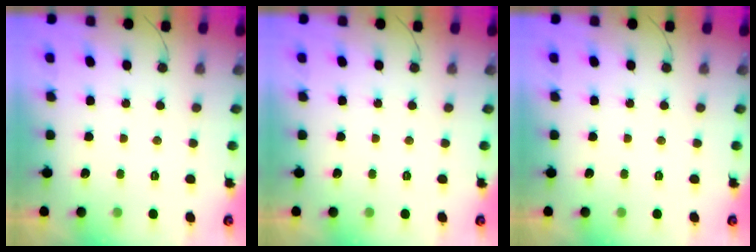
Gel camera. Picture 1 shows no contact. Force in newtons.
{"total": 0.0}
{"total": 0.0}